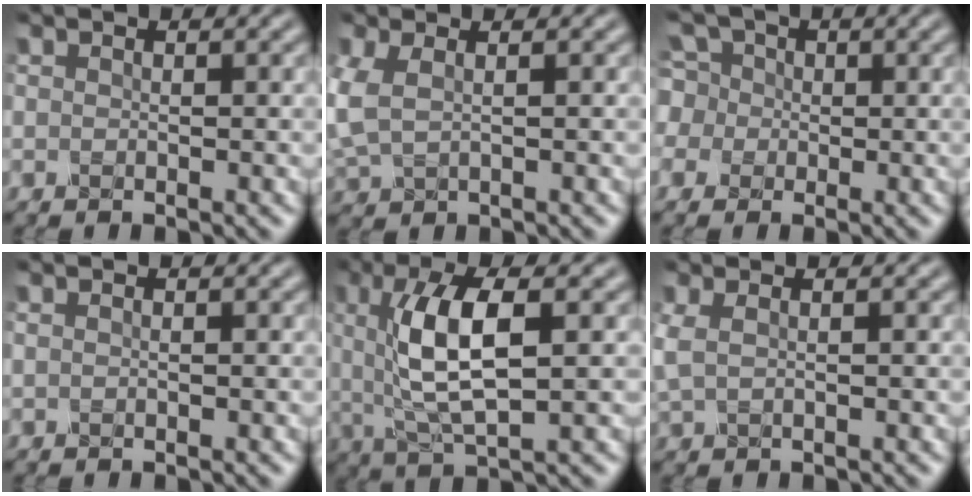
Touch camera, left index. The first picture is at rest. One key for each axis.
{"total": 2.7, "fx": 0.5, "fy": 1.5, "fz": 2.2, "tx": -0.069, "ty": 0.000, "tz": 0.013}
{"total": 6.1, "fx": 1.0, "fy": 5.5, "fz": 2.2, "tx": -0.054, "ty": 0.038, "tz": -0.017}
{"total": 0.0}
{"total": 7.7, "fx": 1.1, "fy": 2.6, "fz": 7.1, "tx": -0.141, "ty": -0.001, "tz": 0.020}
{"total": 1.8, "fx": 0.6, "fy": 0.8, "fz": 1.5, "tx": -0.040, "ty": 0.006, "tz": 0.011}